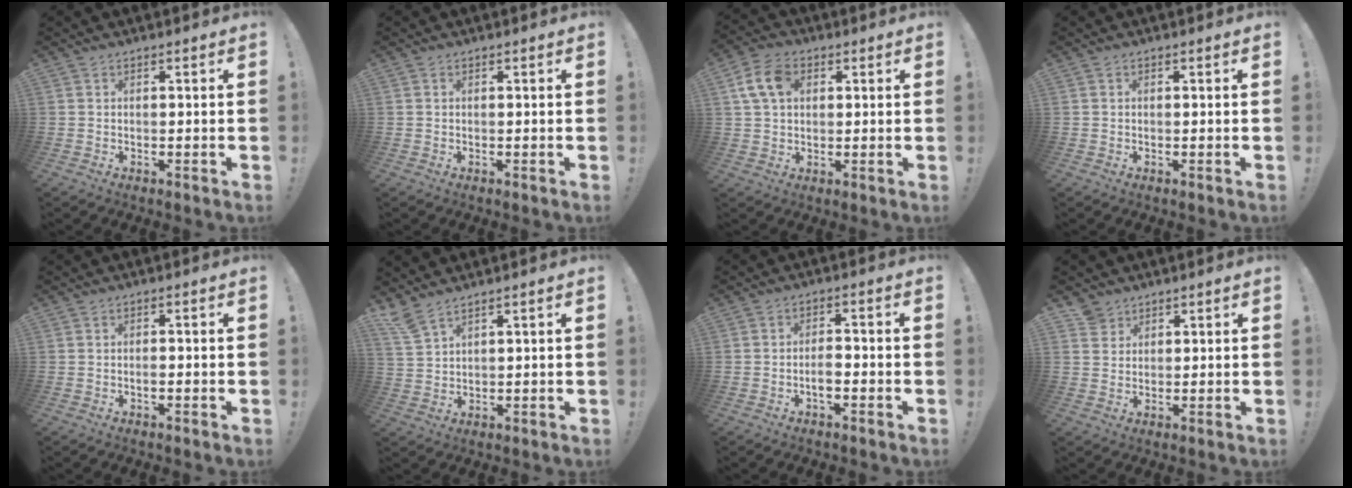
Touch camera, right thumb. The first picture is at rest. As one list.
[{"total": 0.0}, {"total": 9.9, "force": [3.1, 6.9, 6.4], "torque": [-0.117, 0.011, 0.062]}, {"total": 0.0}, {"total": 1.3, "force": [-0.9, 0.3, 0.9], "torque": [-0.017, 0.001, -0.015]}, {"total": 5.0, "force": [4.0, 1.0, 2.8], "torque": [-0.063, -0.019, 0.078]}, {"total": 3.9, "force": [-1.8, 1.5, 3.2], "torque": [-0.045, 0.002, -0.032]}, {"total": 4.6, "force": [3.2, 3.3, 0.4], "torque": [-0.003, -0.021, 0.061]}]